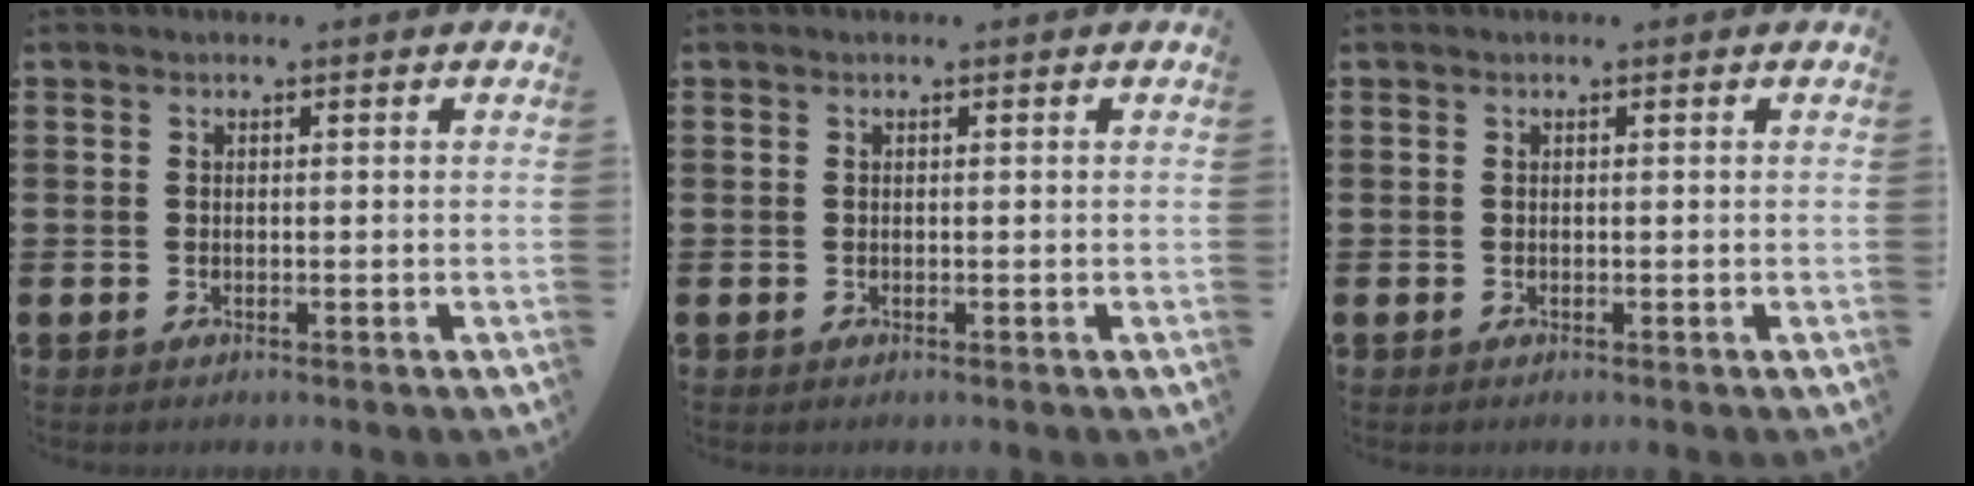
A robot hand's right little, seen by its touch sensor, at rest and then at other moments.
{"total": 0.0}
{"total": 0.0}